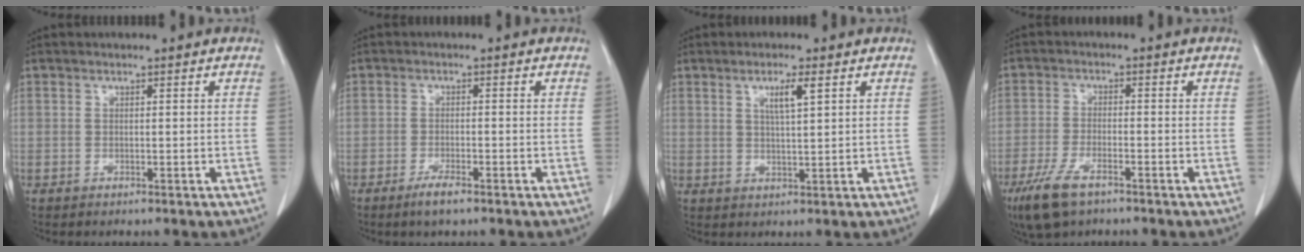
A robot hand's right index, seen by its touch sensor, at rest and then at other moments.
{"total": 3.2, "force": [-2.2, 0.4, 2.2], "torque": [-0.046, -0.004, -0.040]}
{"total": 3.6, "force": [1.6, 0.1, 3.2], "torque": [-0.058, -0.002, 0.029]}
{"total": 7.2, "force": [-4.7, 2.1, 5.0], "torque": [-0.112, -0.016, -0.083]}